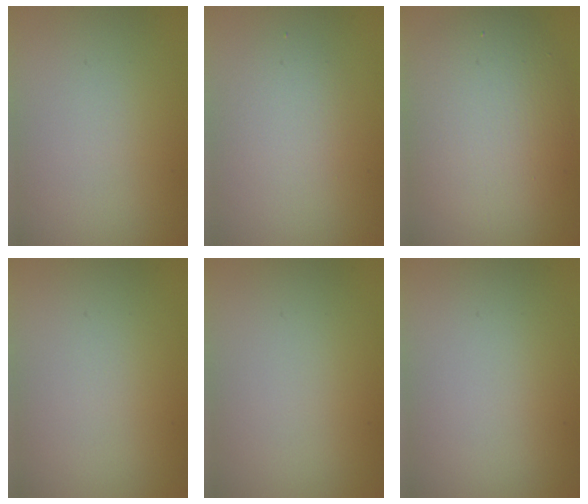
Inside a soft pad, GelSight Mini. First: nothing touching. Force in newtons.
{"total": 2.2, "press": 2.2, "slide": 0.1}
{"total": 7.4, "press": 7.4, "slide": 0.4}
{"total": 0.0}
{"total": 0.0}
{"total": 0.0}